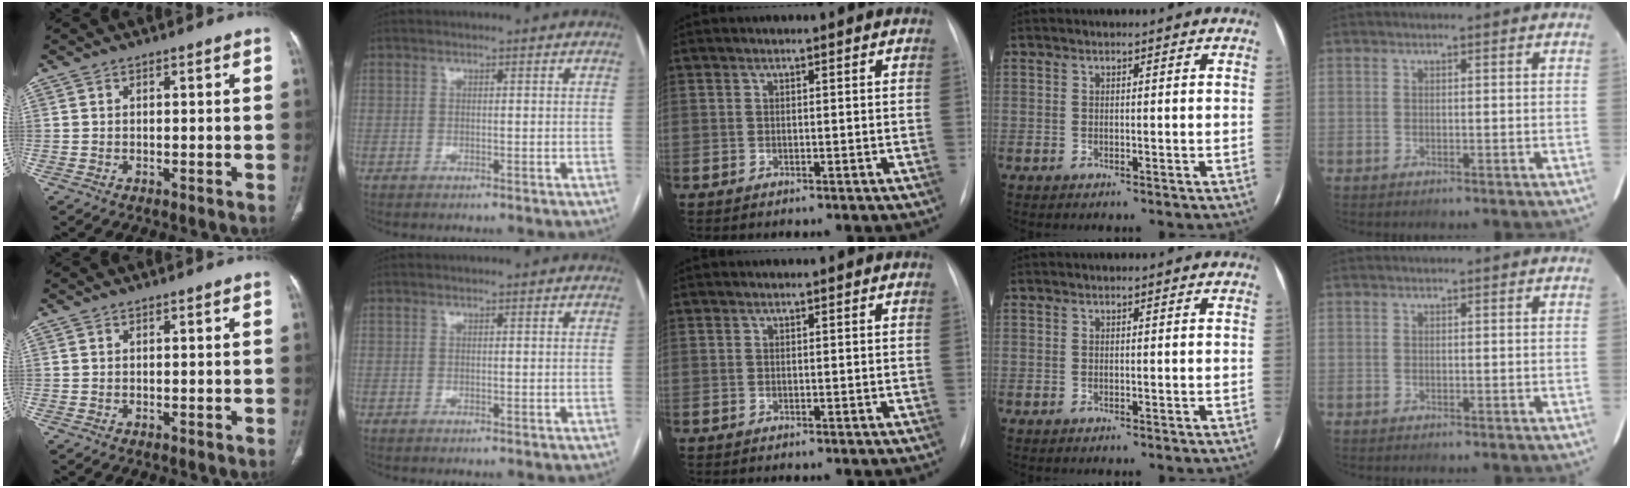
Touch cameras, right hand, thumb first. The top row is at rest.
{}